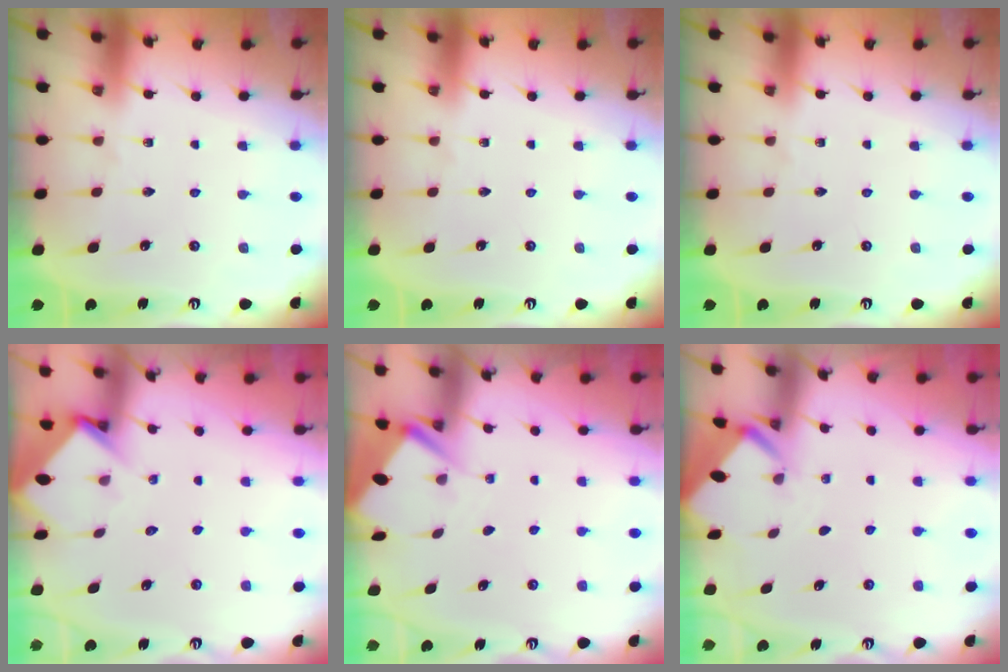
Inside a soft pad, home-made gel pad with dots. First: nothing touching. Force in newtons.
{"total": 0.0}
{"total": 0.0}
{"total": 3.7, "press": 3.7, "slide": 0.3}
{"total": 2.9, "press": 2.9, "slide": 0.4}
{"total": 2.1, "press": 2.1, "slide": 0.2}